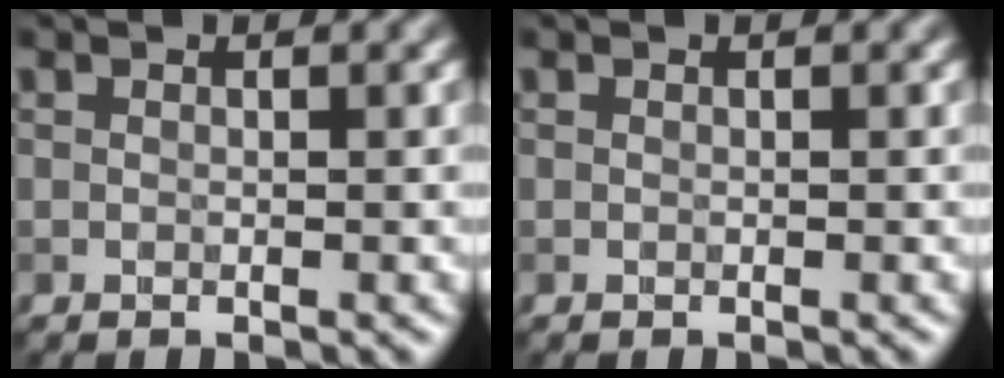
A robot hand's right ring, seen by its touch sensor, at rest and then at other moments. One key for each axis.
{"total": 0.0}